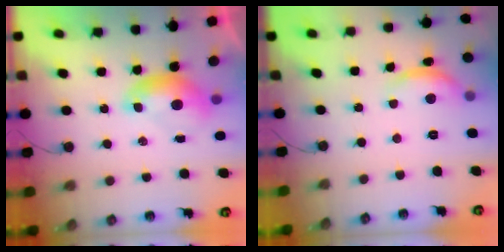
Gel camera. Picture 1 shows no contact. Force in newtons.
{"total": 3.8, "press": 3.7, "slide": 0.5}